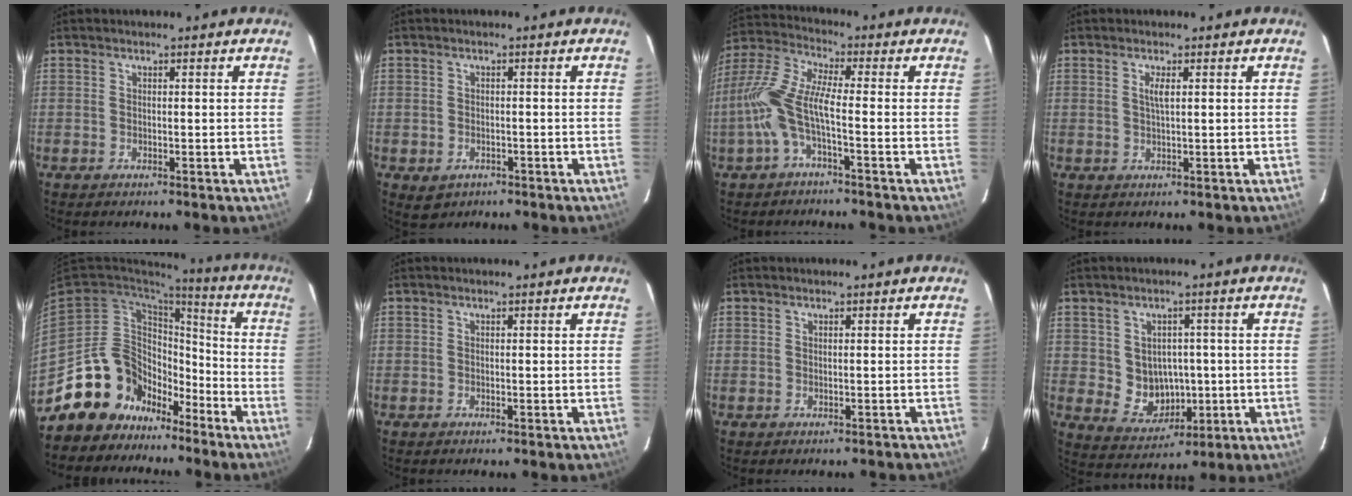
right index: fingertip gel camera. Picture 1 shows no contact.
{"total": 3.4, "force": [-1.3, 2.8, 1.3], "torque": [-0.033, -0.002, -0.007]}
{"total": 10.0, "force": [-3.1, 1.7, 9.3], "torque": [-0.214, 0.004, -0.063]}
{"total": 2.0, "force": [0.6, 0.3, 1.9], "torque": [-0.036, 0.000, 0.012]}
{"total": 16.1, "force": [-10.8, 11.2, 3.9], "torque": [-0.097, 0.047, -0.173]}
{"total": 0.0}
{"total": 1.1, "force": [-0.9, 0.1, 0.7], "torque": [-0.007, 0.006, -0.007]}
{"total": 7.7, "force": [-0.2, 6.9, 3.4], "torque": [-0.071, 0.004, 0.020]}